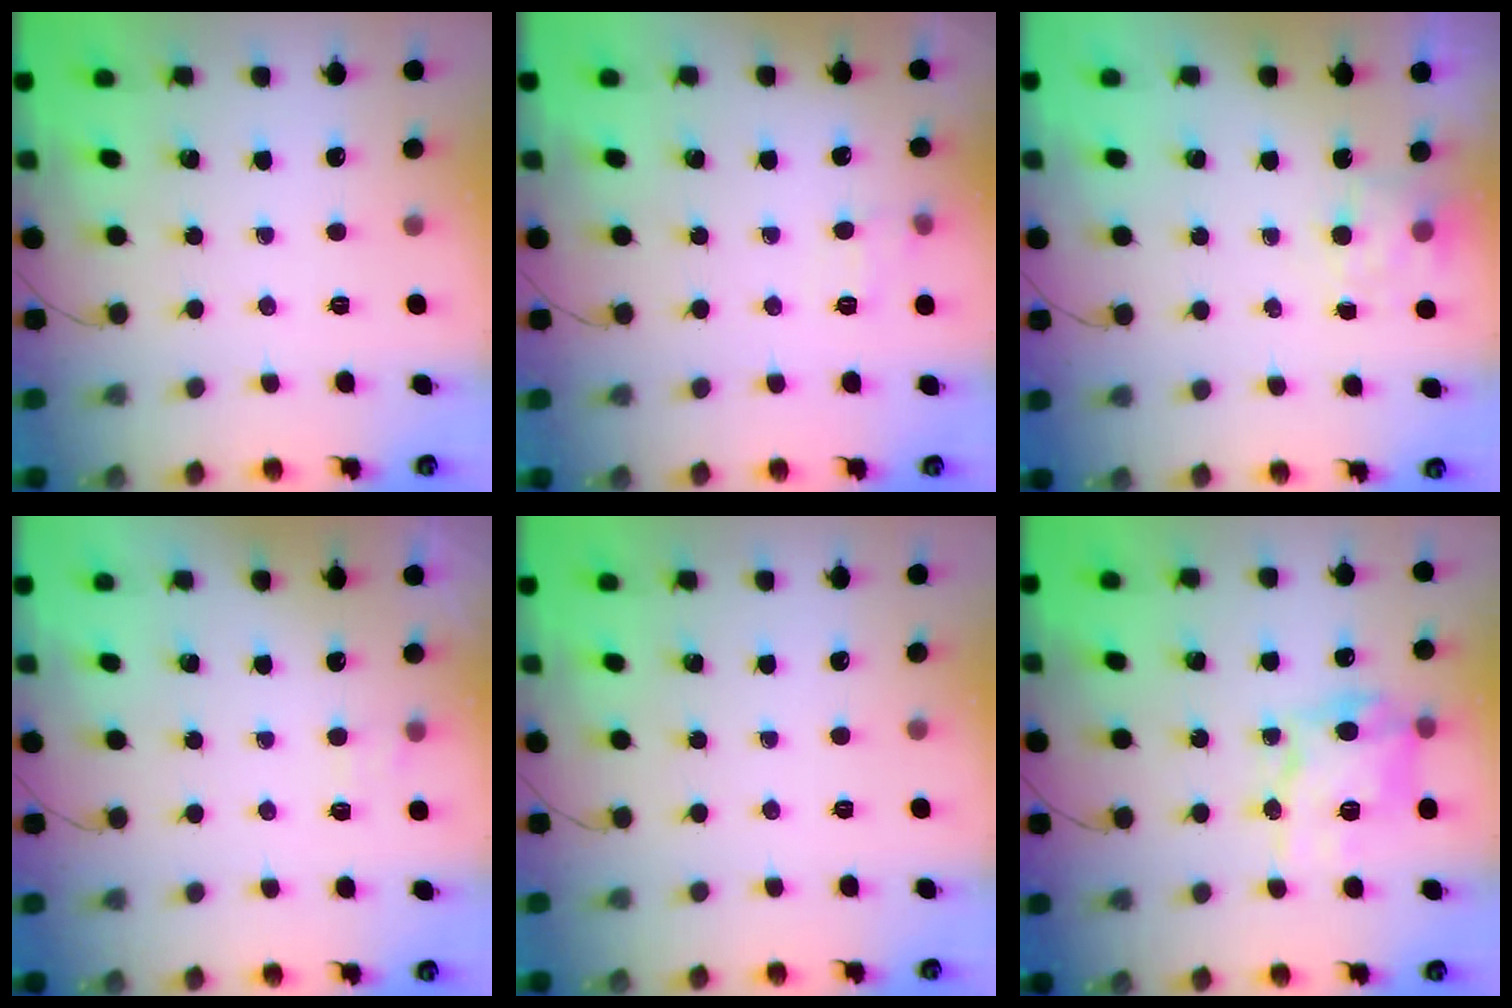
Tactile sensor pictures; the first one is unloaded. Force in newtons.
{"total": 5.1, "press": 4.7, "slide": 2.0}
{"total": 5.6, "press": 5.5, "slide": 1.1}
{"total": 2.8, "press": 2.5, "slide": 1.4}
{"total": 0.0}
{"total": 11.4, "press": 11.4, "slide": 0.5}